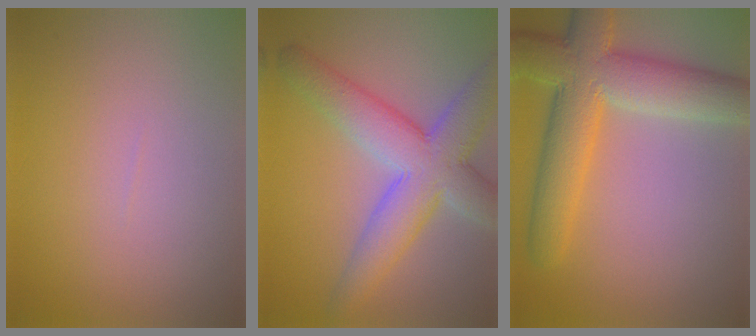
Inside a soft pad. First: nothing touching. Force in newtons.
{"total": 8.0, "press": 8.0, "slide": 0.5}
{"total": 9.1, "press": 9.0, "slide": 0.5}